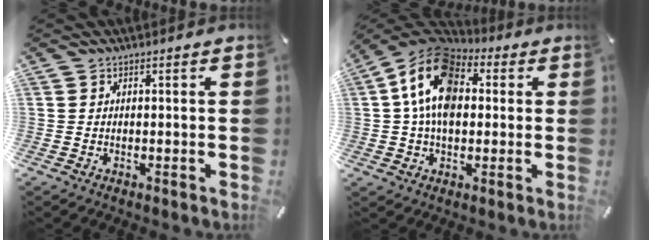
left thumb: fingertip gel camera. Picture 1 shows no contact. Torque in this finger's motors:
{"motor_torque": [0.53, 2.13, 2.16, -0.62, 0.61]}